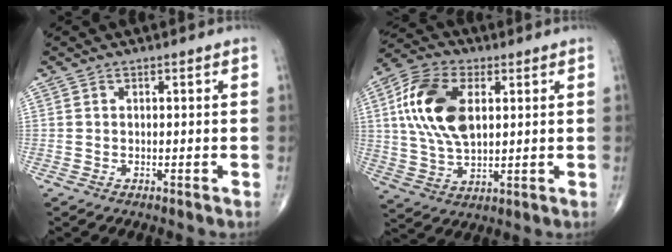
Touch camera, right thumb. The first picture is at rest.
{"total": 15.2, "force": [3.3, 8.7, 12.0], "torque": [-0.231, 0.003, 0.061]}